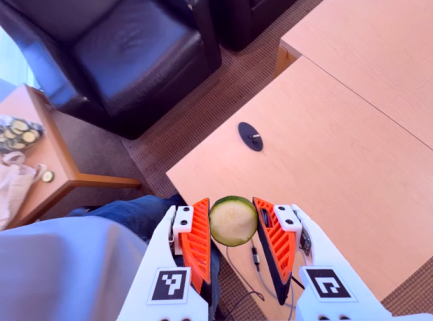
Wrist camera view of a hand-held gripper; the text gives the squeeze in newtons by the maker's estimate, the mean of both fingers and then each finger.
{"total": 8.1, "left": 8.0, "right": 8.2}